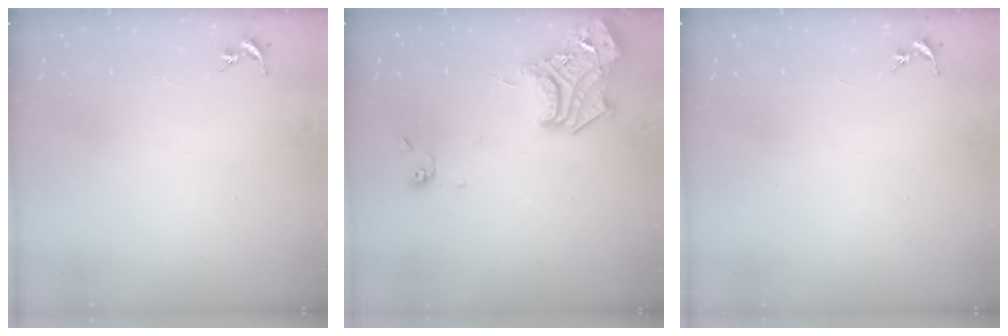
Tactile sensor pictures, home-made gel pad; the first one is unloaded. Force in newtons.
{"total": 16.2, "press": 16.2, "slide": 1.5}
{"total": 0.0}